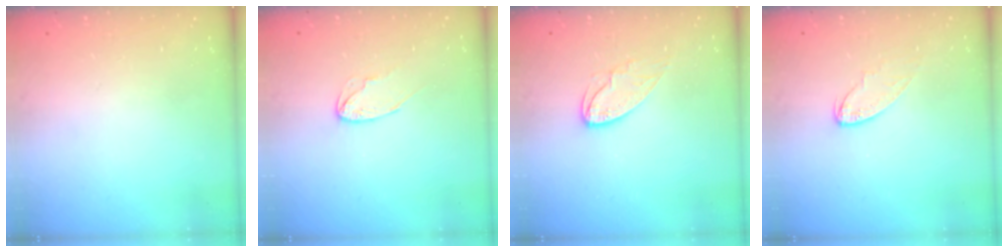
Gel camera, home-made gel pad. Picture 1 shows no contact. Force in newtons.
{"total": 6.1, "press": 6.1, "slide": 0.5}
{"total": 7.1, "press": 7.1, "slide": 0.5}
{"total": 4.9, "press": 4.9, "slide": 0.2}